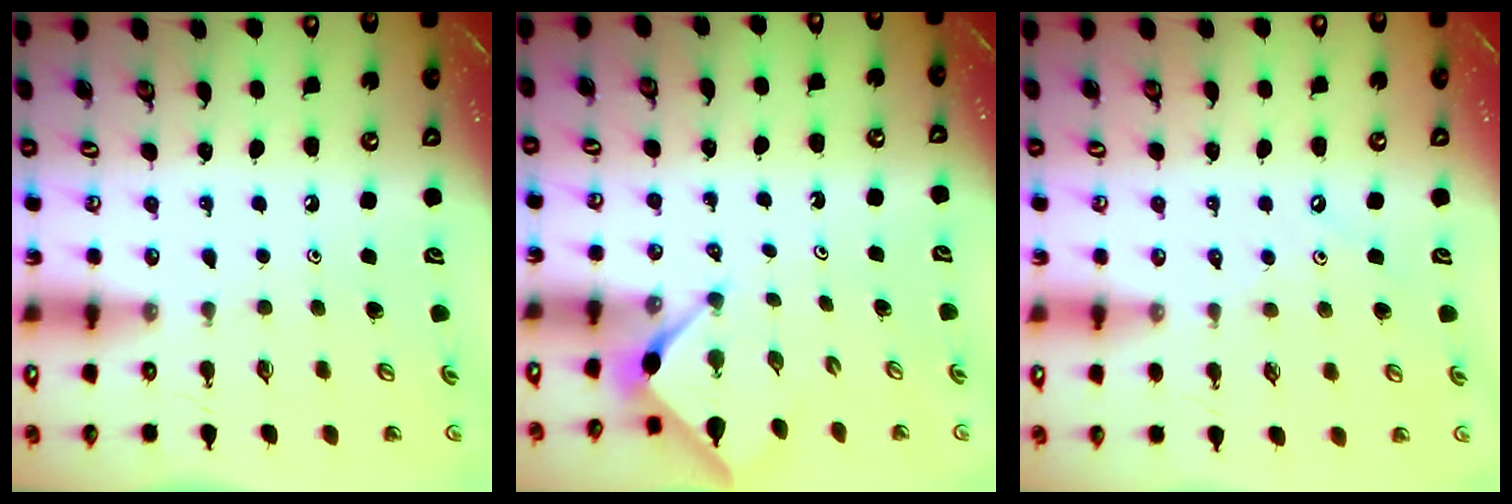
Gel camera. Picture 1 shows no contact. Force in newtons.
{"total": 2.9, "press": 2.8, "slide": 0.5}
{"total": 2.6, "press": 2.6, "slide": 0.3}